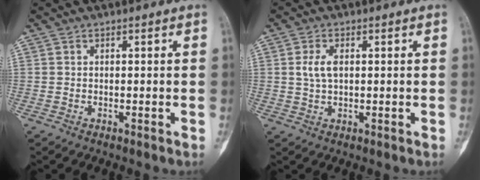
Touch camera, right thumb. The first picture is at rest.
{"total": 3.7, "force": [0.7, 2.0, 3.0], "torque": [-0.065, 0.000, 0.014]}